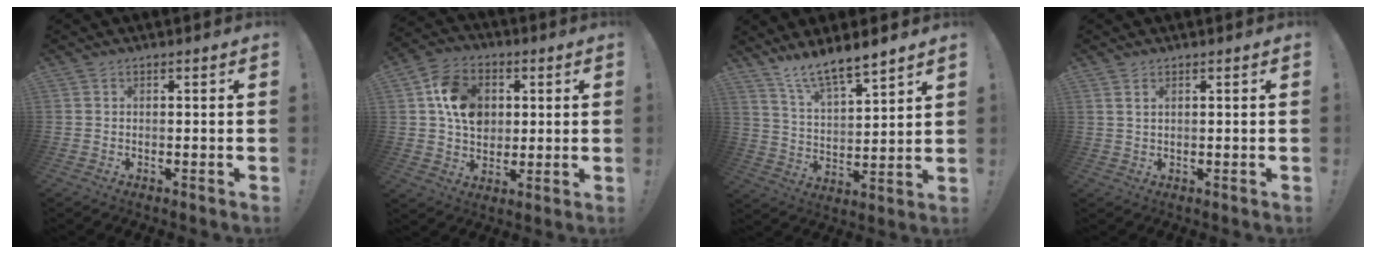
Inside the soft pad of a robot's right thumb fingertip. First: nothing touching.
{"total": 13.6, "force": [3.0, 10.8, 7.7], "torque": [-0.121, 0.007, 0.065]}
{"total": 9.8, "force": [8.9, 1.5, 3.9], "torque": [-0.079, -0.068, 0.161]}
{"total": 1.5, "force": [0.9, 0.5, 1.1], "torque": [-0.021, -0.001, 0.017]}